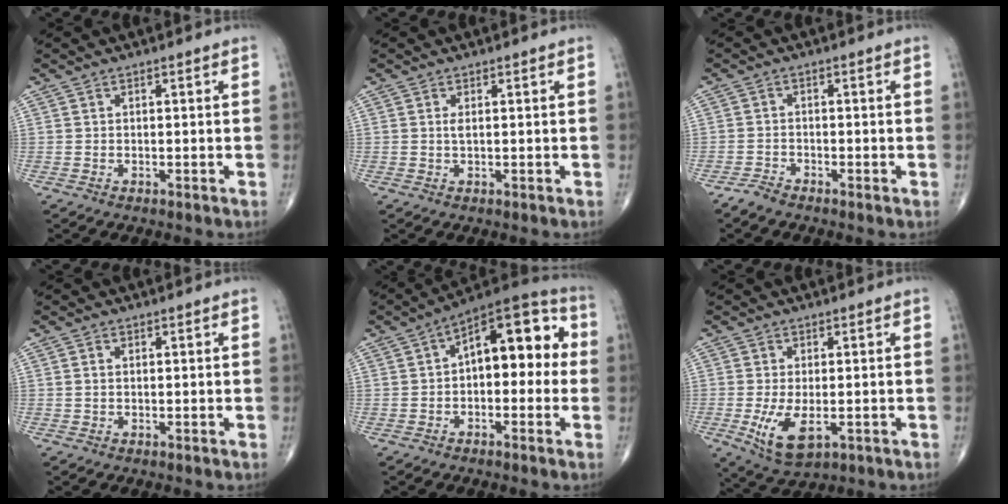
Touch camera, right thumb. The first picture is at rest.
{"total": 1.1, "force": [0.3, 0.1, 1.1], "torque": [-0.026, -0.003, 0.007]}
{"total": 2.0, "force": [-1.9, 0.5, 0.6], "torque": [-0.012, -0.004, -0.043]}
{"total": 0.9, "force": [0.2, 0.6, 0.6], "torque": [-0.015, 0.005, 0.005]}
{"total": 14.7, "force": [1.1, 7.7, 12.4], "torque": [-0.138, 0.043, 0.004]}
{"total": 7.4, "force": [-1.9, 3.6, 6.2], "torque": [-0.120, -0.015, -0.024]}